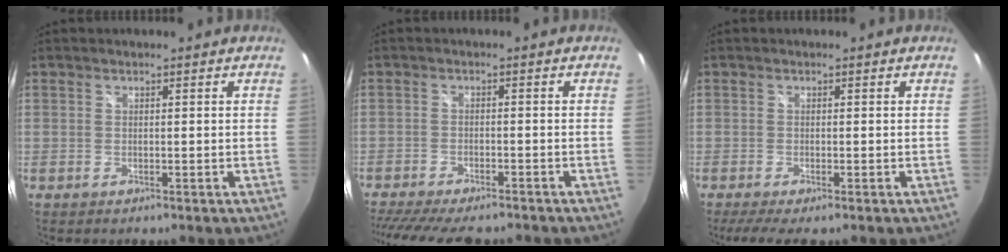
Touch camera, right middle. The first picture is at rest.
{"total": 13.2, "force": [-11.4, 2.9, 6.0], "torque": [-0.133, -0.030, -0.178]}
{"total": 3.7, "force": [-2.7, -0.1, 2.5], "torque": [-0.050, -0.022, -0.047]}